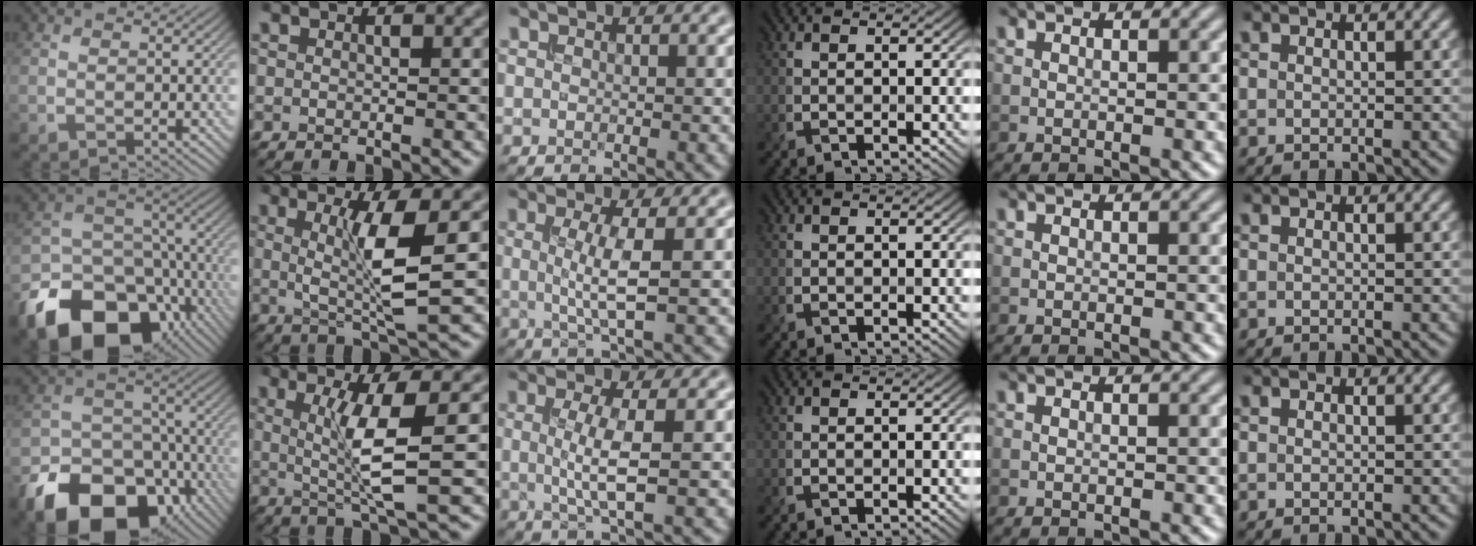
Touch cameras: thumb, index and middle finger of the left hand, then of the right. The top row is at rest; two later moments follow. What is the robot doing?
{"motion": "extract", "object": "bucket"}